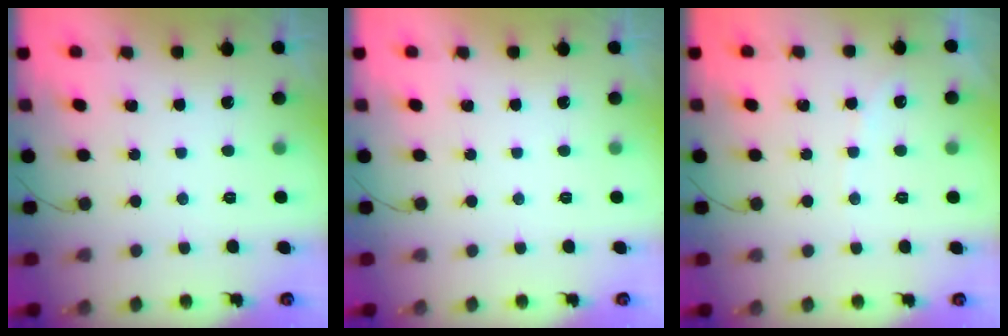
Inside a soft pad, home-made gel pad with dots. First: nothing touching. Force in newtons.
{"total": 0.0}
{"total": 4.0, "press": 4.0, "slide": 0.6}